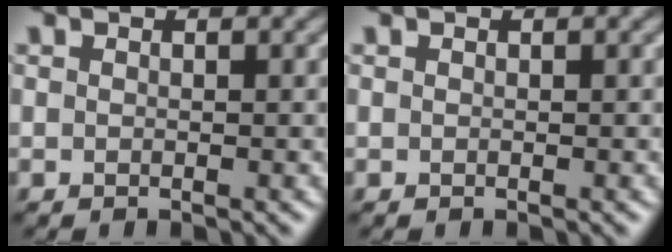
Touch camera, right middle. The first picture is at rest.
{"total": 0.0}